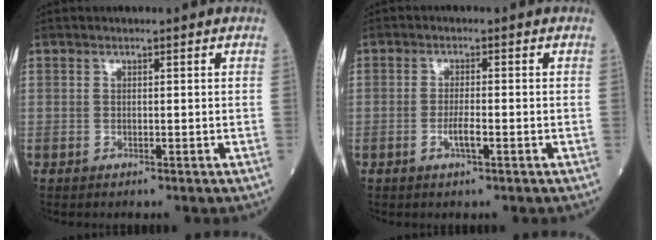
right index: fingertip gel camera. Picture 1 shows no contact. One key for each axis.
{"total": 2.6, "fx": -1.0, "fy": 0.3, "fz": 2.4, "tx": -0.047, "ty": -0.001, "tz": -0.020}